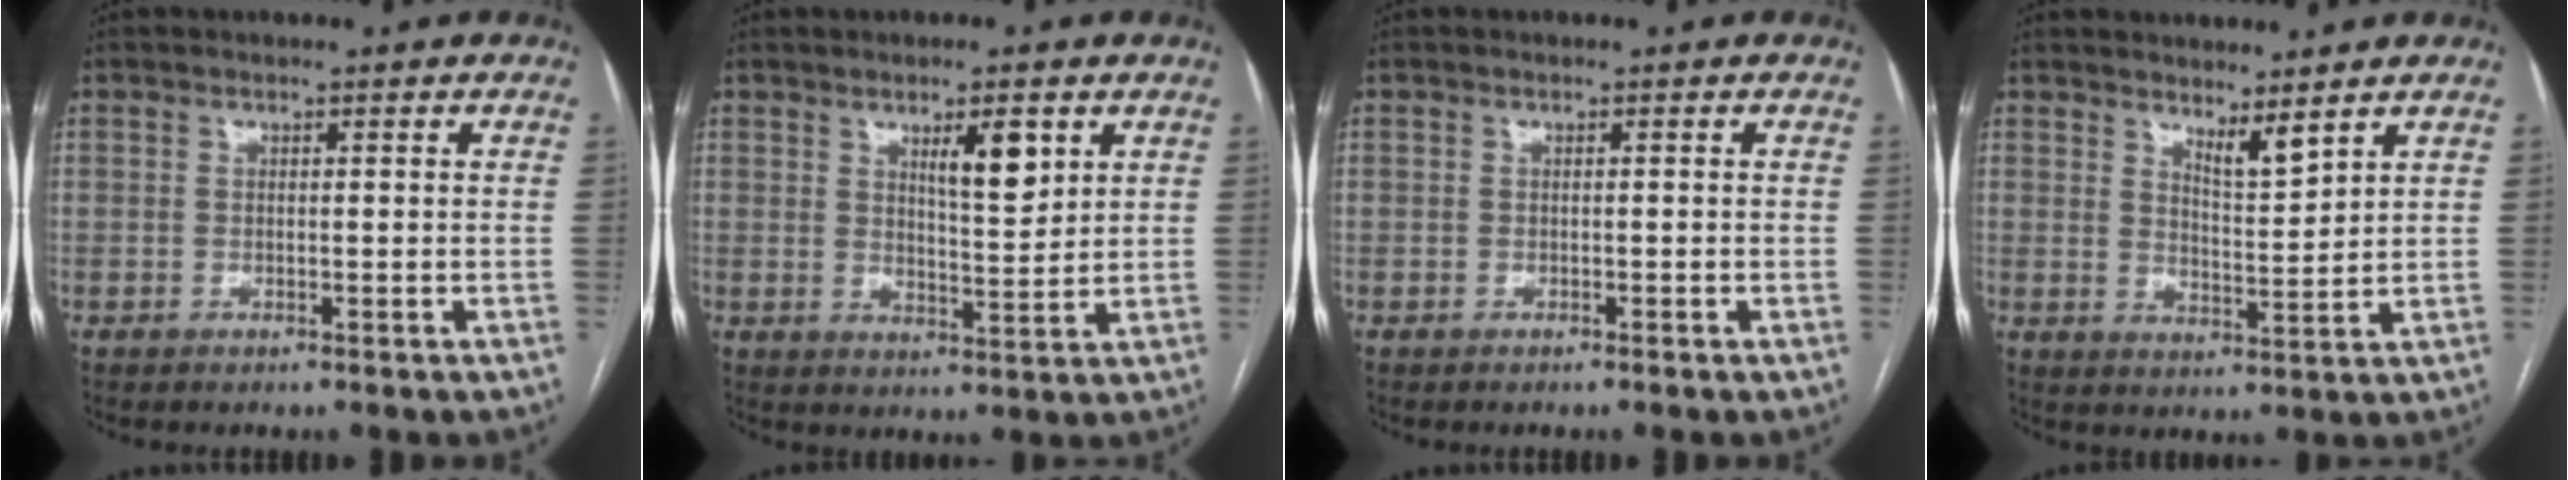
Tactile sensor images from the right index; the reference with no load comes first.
{"total": 5.9, "force": [2.9, 1.3, 5.0], "torque": [-0.082, -0.004, 0.050]}
{"total": 0.0}
{"total": 3.8, "force": [3.2, 0.1, 2.0], "torque": [-0.039, -0.021, 0.064]}